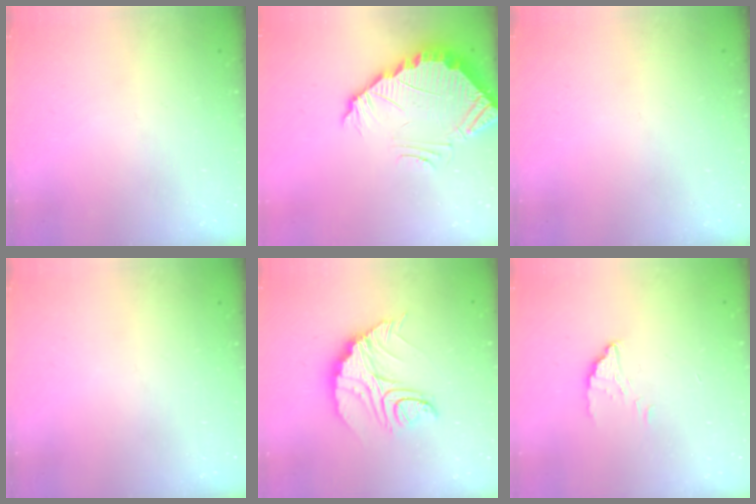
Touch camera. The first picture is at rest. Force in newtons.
{"total": 4.6, "press": 4.6, "slide": 0.3}
{"total": 0.0}
{"total": 0.0}
{"total": 13.0, "press": 13.0, "slide": 0.8}
{"total": 2.1, "press": 2.1, "slide": 0.2}